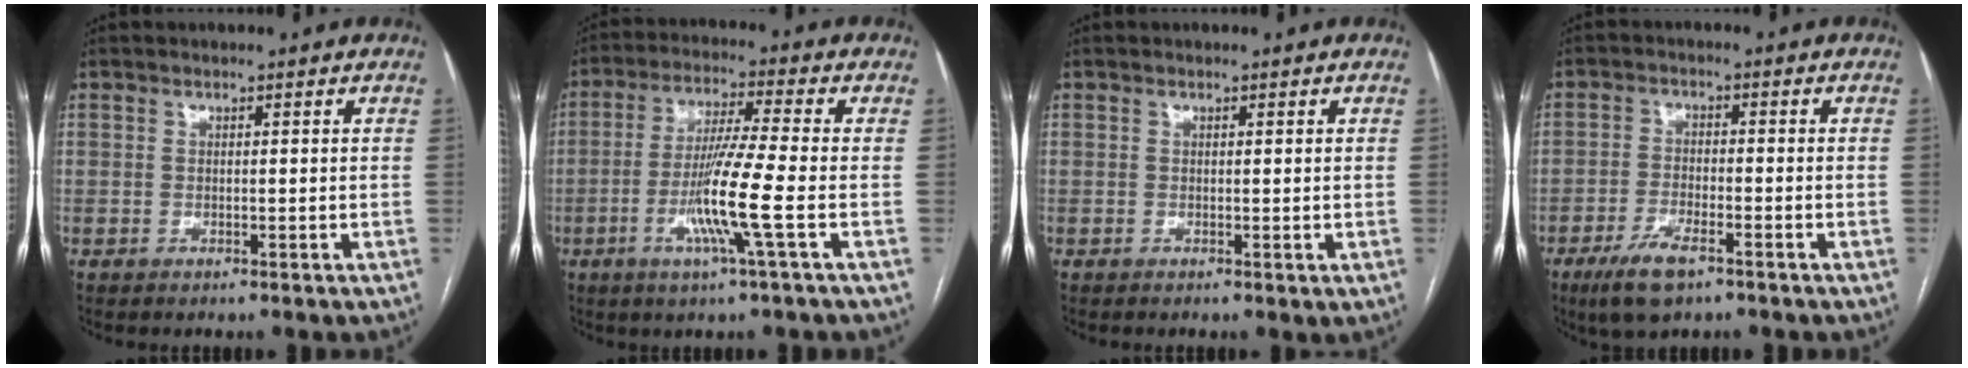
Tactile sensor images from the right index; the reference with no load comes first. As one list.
[{"total": 10.0, "force": [-3.0, -1.3, 9.5], "torque": [-0.187, -0.013, -0.061]}, {"total": 0.6, "force": [0.2, 0.2, 0.6], "torque": [-0.014, -0.002, 0.004]}, {"total": 6.6, "force": [-4.2, 2.0, 4.7], "torque": [-0.097, -0.010, -0.073]}]